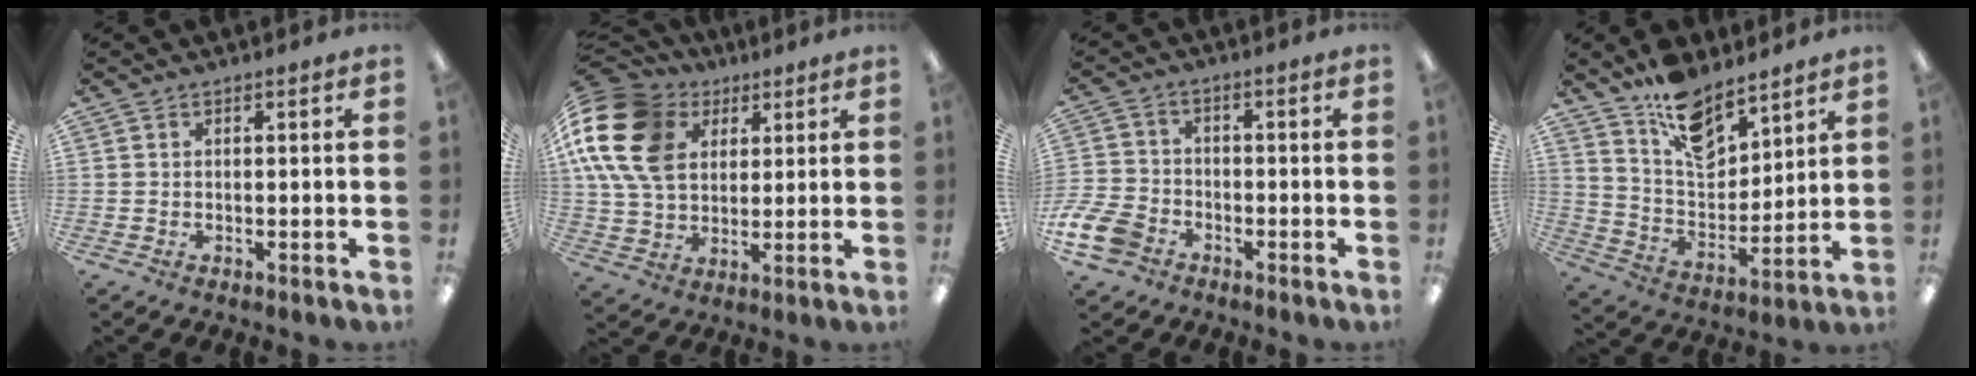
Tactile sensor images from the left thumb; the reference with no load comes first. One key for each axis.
{"total": 18.1, "fx": 6.5, "fy": 13.5, "fz": 10.1, "tx": -0.237, "ty": -0.014, "tz": 0.122}
{"total": 8.5, "fx": -4.9, "fy": 5.7, "fz": 4.0, "tx": -0.091, "ty": 0.029, "tz": -0.091}
{"total": 13.1, "fx": 9.7, "fy": 6.3, "fz": 6.1, "tx": -0.102, "ty": -0.064, "tz": 0.179}